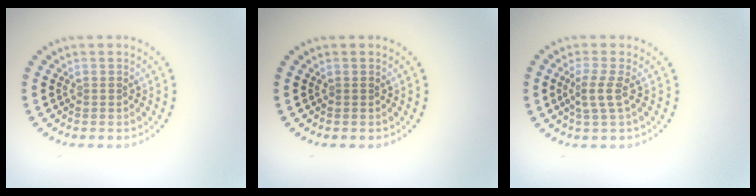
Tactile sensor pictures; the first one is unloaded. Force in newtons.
{"total": 0.0}
{"total": 2.1, "press": 1.6, "slide": 1.4}